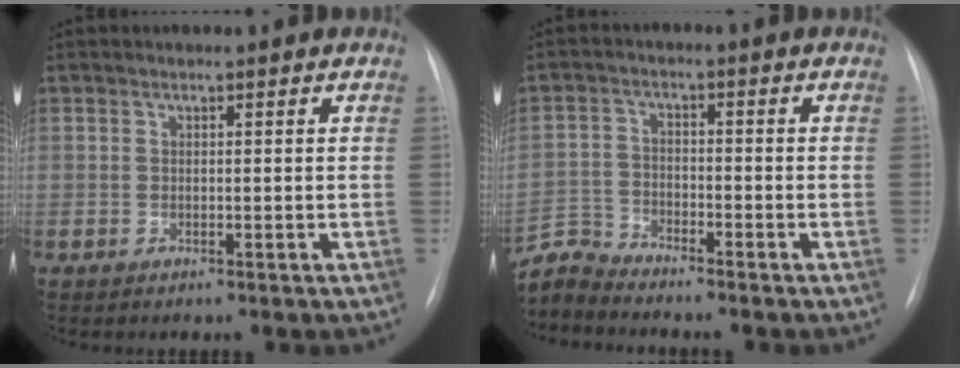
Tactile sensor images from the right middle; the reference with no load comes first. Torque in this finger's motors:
{"motor_torque": [-0.19, -0.17, -0.01, -0.01]}